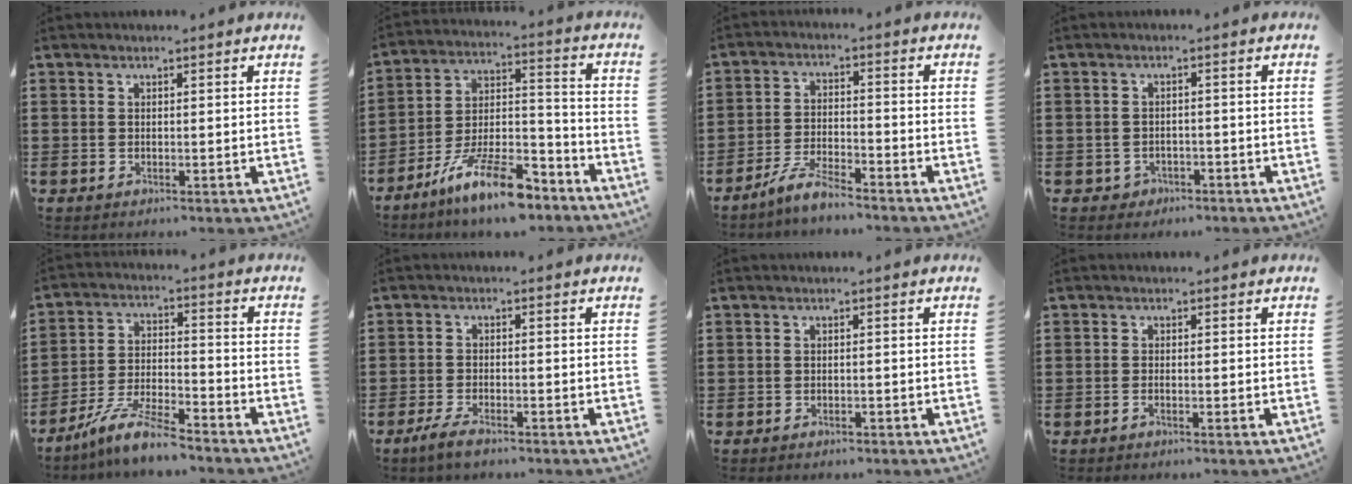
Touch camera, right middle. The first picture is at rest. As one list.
[{"total": 12.7, "force": [-9.8, 2.6, 7.7], "torque": [-0.135, 0.031, -0.183]}, {"total": 5.4, "force": [-4.7, 0.7, 2.4], "torque": [-0.060, 0.000, -0.095]}, {"total": 1.6, "force": [-1.2, 1.0, 0.2], "torque": [-0.010, 0.001, -0.029]}, {"total": 8.2, "force": [-7.0, 0.8, 4.1], "torque": [-0.093, 0.002, -0.140]}, {"total": 2.7, "force": [-2.0, 0.6, 1.8], "torque": [-0.043, 0.001, -0.042]}, {"total": 0.6, "force": [-0.6, 0.2, 0.1], "torque": [-0.004, 0.000, -0.013]}, {"total": 0.8, "force": [-0.5, 0.0, 0.6], "torque": [-0.011, -0.002, -0.010]}]